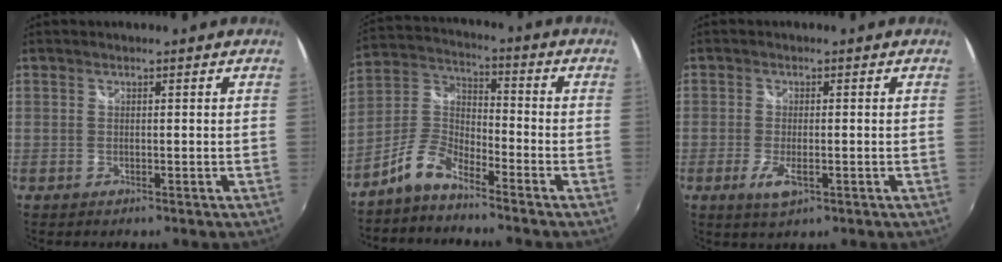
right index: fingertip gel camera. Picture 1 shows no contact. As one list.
[{"total": 7.4, "force": [-5.5, 2.5, 4.3], "torque": [-0.108, 0.024, -0.115]}, {"total": 4.5, "force": [-1.9, 1.5, 3.8], "torque": [-0.082, -0.012, -0.032]}]